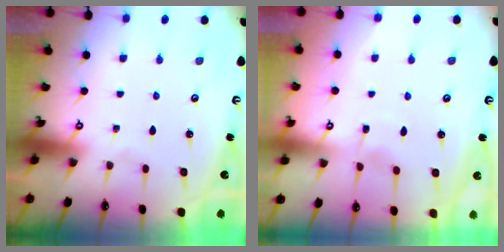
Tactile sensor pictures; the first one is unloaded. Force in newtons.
{"total": 2.8, "press": 2.7, "slide": 0.5}